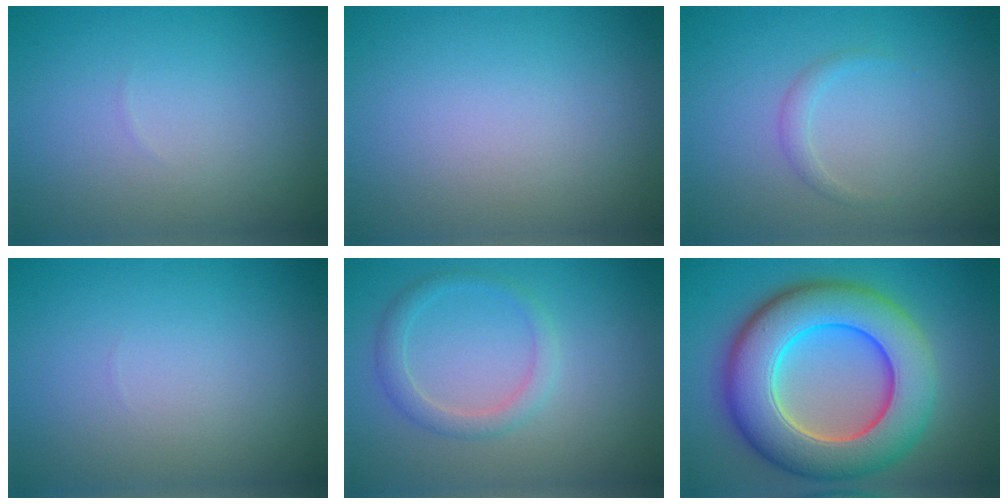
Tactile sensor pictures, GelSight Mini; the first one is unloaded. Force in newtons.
{"total": 0.0}
{"total": 0.5, "press": 0.5, "slide": 0.1}
{"total": 0.0}
{"total": 2.0, "press": 2.0, "slide": 0.0}
{"total": 11.6, "press": 11.6, "slide": 0.4}